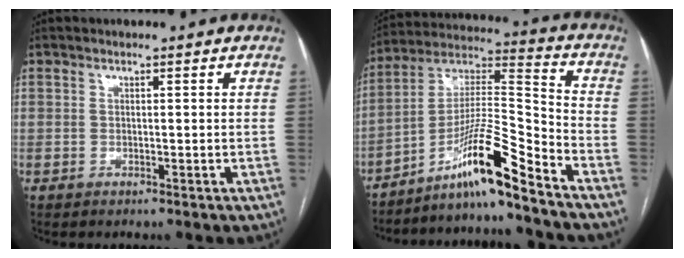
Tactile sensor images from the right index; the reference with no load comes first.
{"total": 13.0, "force": [-9.9, -1.2, 8.4], "torque": [-0.155, 0.011, -0.174]}